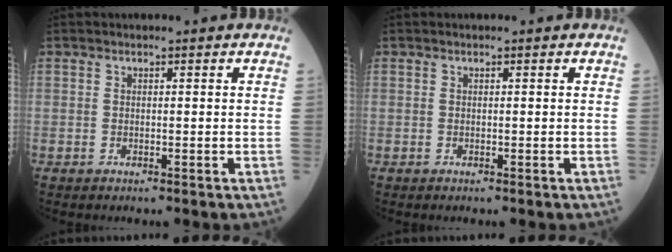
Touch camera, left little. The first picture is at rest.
{"total": 0.0}